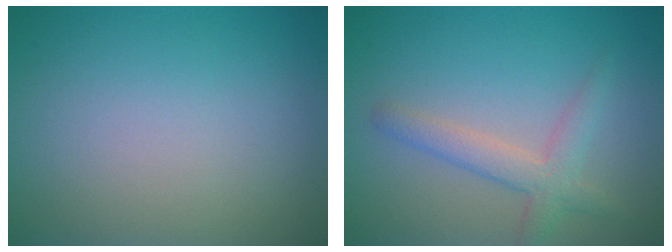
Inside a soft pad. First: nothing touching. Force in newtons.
{"total": 3.0, "press": 3.0, "slide": 0.1}